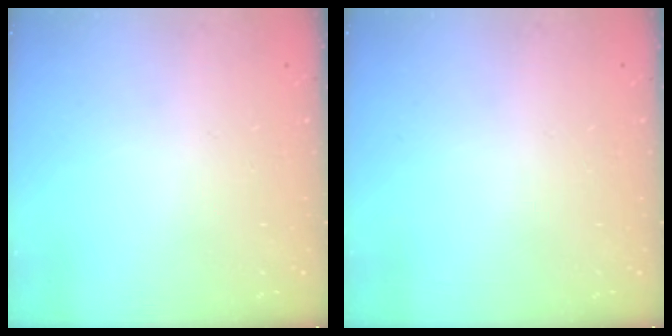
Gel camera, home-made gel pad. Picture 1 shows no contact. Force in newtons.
{"total": 0.0}